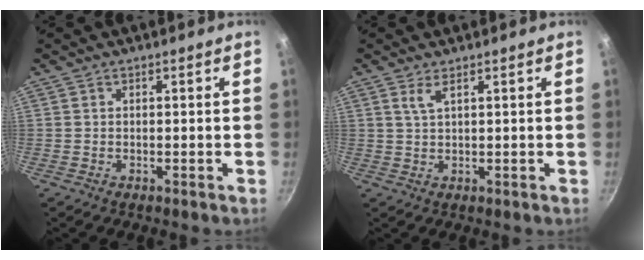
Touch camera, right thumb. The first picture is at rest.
{"total": 2.2, "force": [1.2, 0.6, 1.8], "torque": [-0.036, -0.006, 0.026]}